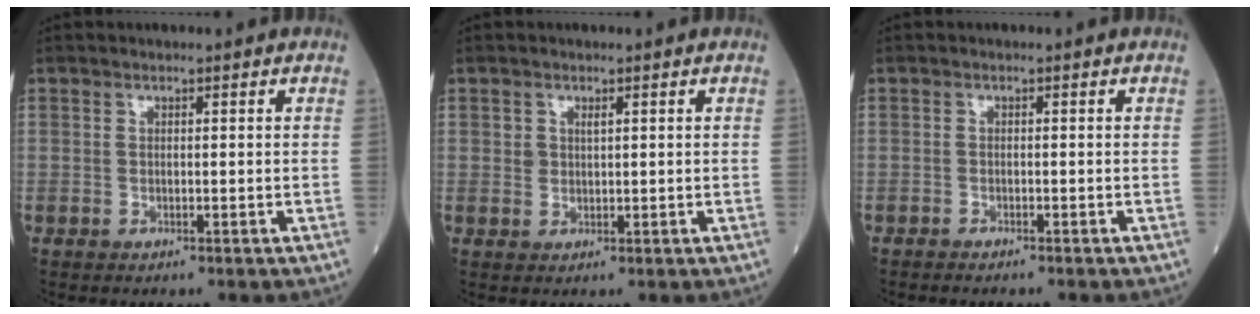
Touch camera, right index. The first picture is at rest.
{"total": 1.2, "force": [0.6, 0.8, 0.7], "torque": [-0.010, -0.002, 0.012]}
{"total": 1.3, "force": [-1.2, 0.1, 0.5], "torque": [-0.008, 0.000, -0.016]}